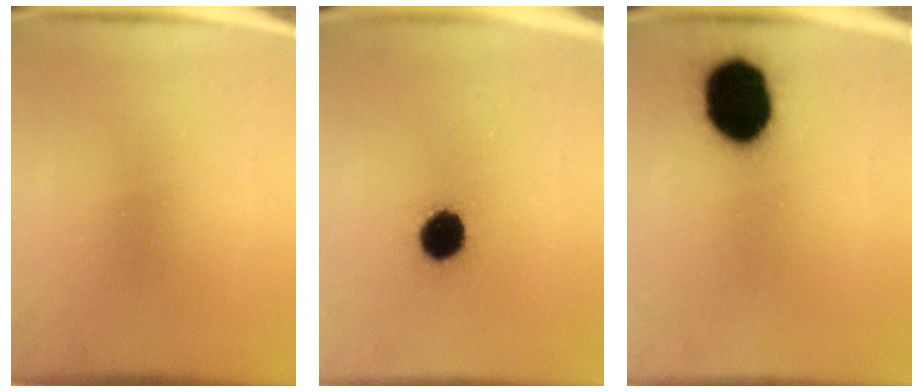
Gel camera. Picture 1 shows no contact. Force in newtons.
{"total": 6.7}
{"total": 18.6}